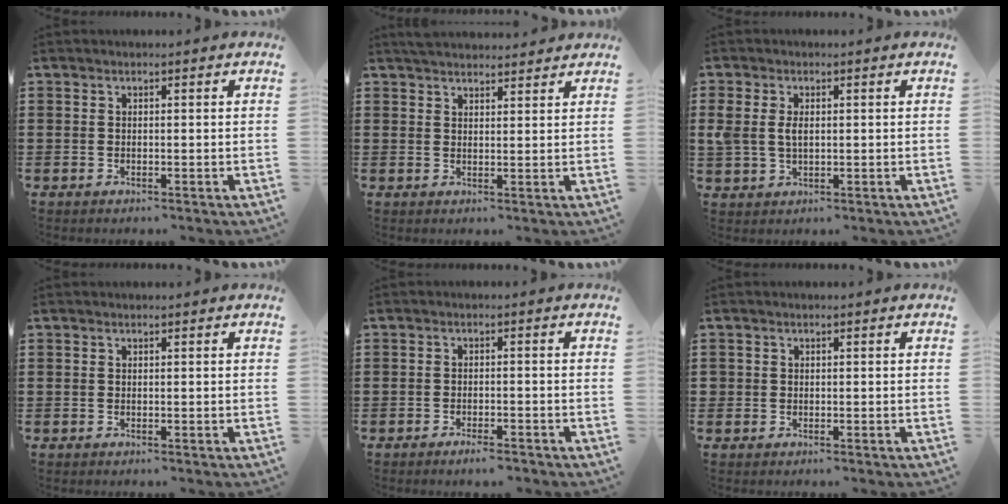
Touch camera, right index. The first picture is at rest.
{"total": 2.3, "force": [2.3, 0.0, 0.0], "torque": [-0.006, -0.002, 0.046]}
{"total": 3.3, "force": [0.4, 2.0, 2.6], "torque": [-0.070, 0.003, 0.003]}
{"total": 0.0}
{"total": 2.0, "force": [-1.8, 0.0, 0.9], "torque": [-0.018, -0.002, -0.033]}
{"total": 0.8, "force": [0.0, 0.8, 0.1], "torque": [-0.003, 0.004, -0.001]}